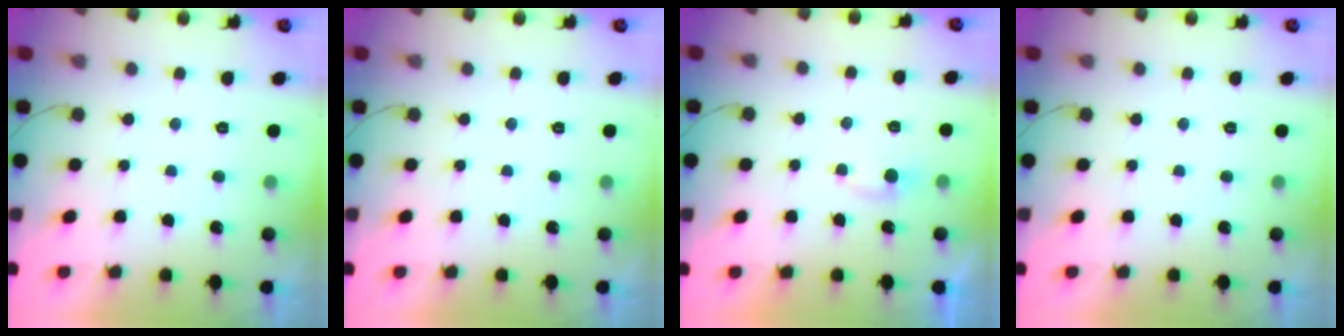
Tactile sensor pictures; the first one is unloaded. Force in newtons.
{"total": 0.0}
{"total": 2.4, "press": 2.4, "slide": 0.3}
{"total": 0.0}